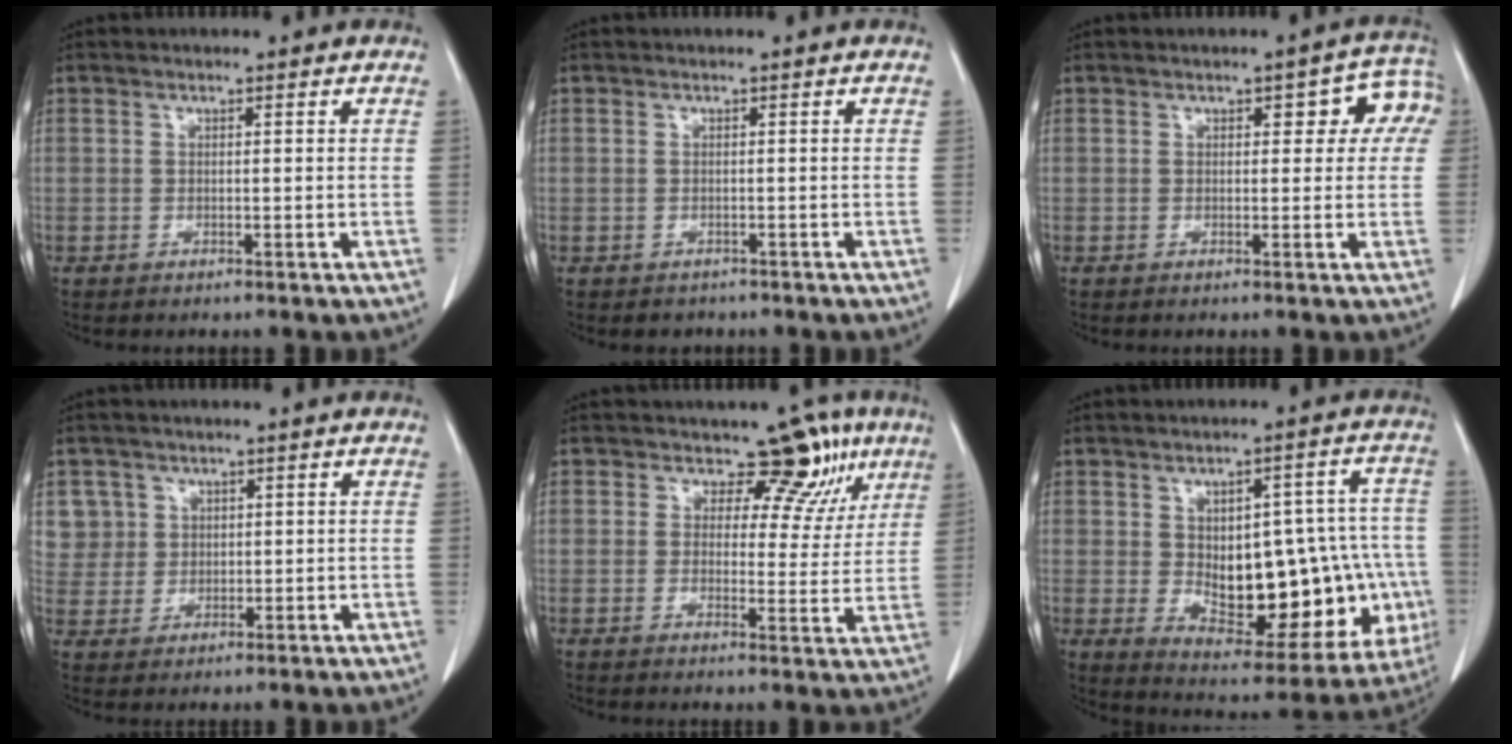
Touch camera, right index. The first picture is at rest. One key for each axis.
{"total": 1.5, "fx": -1.0, "fy": 1.1, "fz": -0.1, "tx": -0.009, "ty": 0.002, "tz": -0.014}
{"total": 6.0, "fx": 1.8, "fy": 2.9, "fz": 5.0, "tx": -0.040, "ty": 0.026, "tz": 0.016}
{"total": 5.0, "fx": 2.0, "fy": 4.5, "fz": -0.5, "tx": 0.027, "ty": 0.009, "tz": 0.044}
{"total": 7.8, "fx": 5.1, "fy": 5.0, "fz": 3.2, "tx": -0.020, "ty": -0.003, "tz": 0.049}
{"total": 21.5, "fx": -2.6, "fy": 9.6, "fz": 19.1, "tx": -0.200, "ty": 0.033, "tz": 0.003}